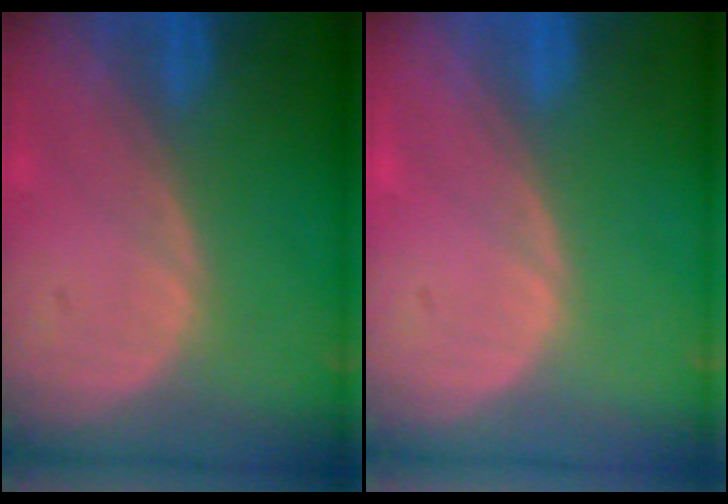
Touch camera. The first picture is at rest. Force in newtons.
{"total": 0.0}